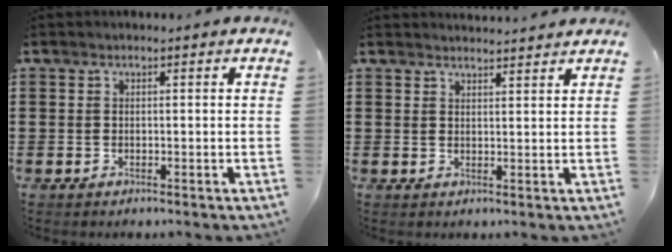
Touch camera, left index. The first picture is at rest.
{"total": 2.0, "force": [2.0, -0.1, 0.0], "torque": [-0.005, -0.003, 0.038]}